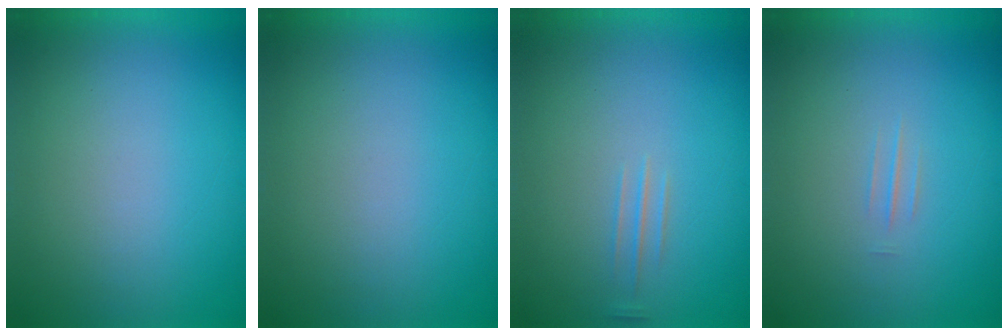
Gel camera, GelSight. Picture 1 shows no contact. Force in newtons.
{"total": 0.0}
{"total": 1.1}
{"total": 1.2}